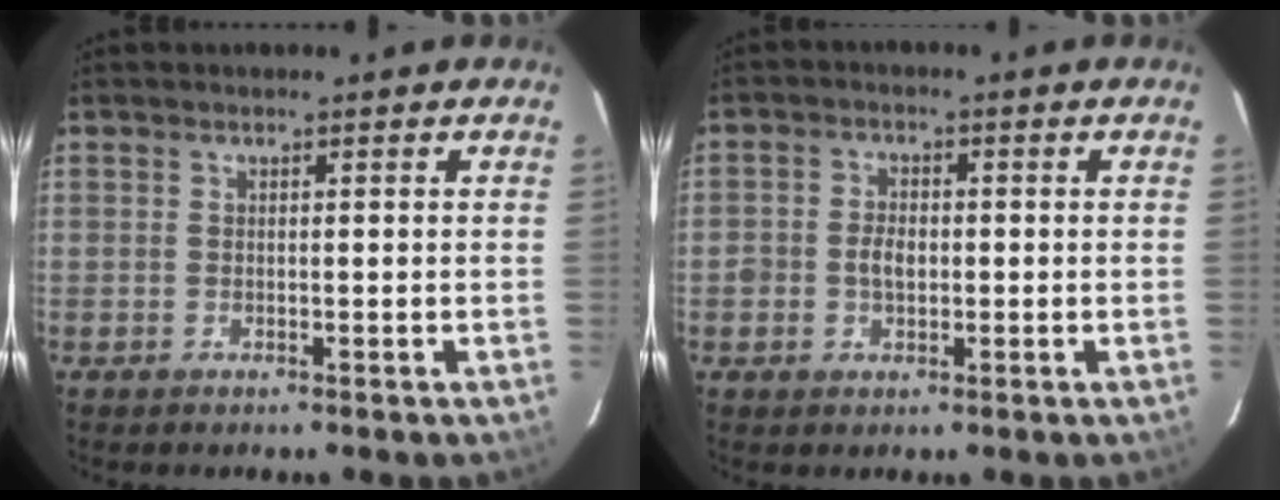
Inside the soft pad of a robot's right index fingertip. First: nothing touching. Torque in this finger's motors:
{"motor_torque": [0.07, 0.11, 0.05, 0.02]}